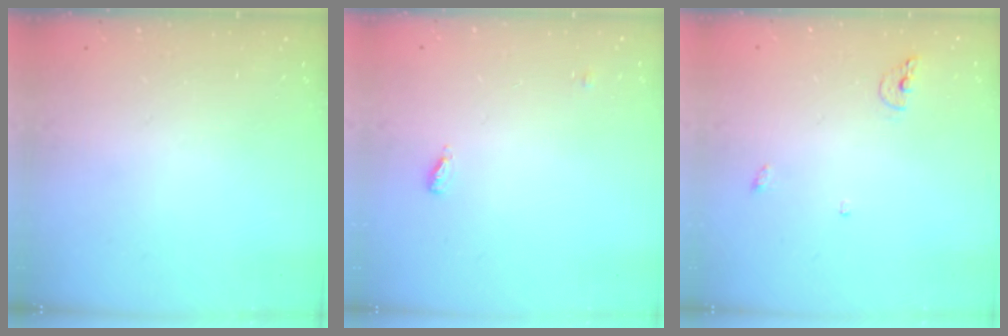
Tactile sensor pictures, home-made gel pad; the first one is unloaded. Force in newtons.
{"total": 4.6, "press": 4.5, "slide": 0.7}
{"total": 5.7, "press": 5.6, "slide": 1.2}